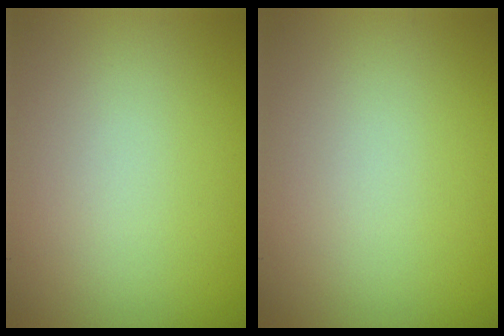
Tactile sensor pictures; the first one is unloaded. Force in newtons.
{"total": 0.0}